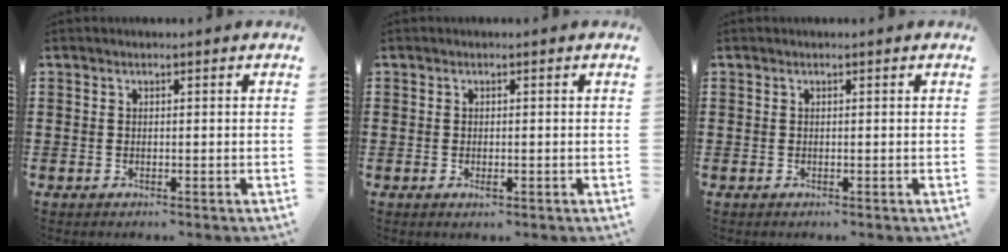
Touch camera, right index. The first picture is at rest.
{"total": 0.8, "force": [-0.3, 0.3, 0.7], "torque": [-0.015, -0.005, -0.004]}
{"total": 0.0}